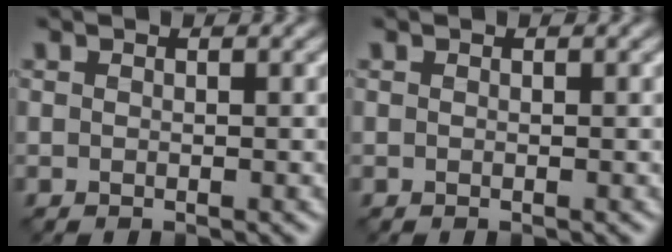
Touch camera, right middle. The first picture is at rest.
{"total": 0.0}